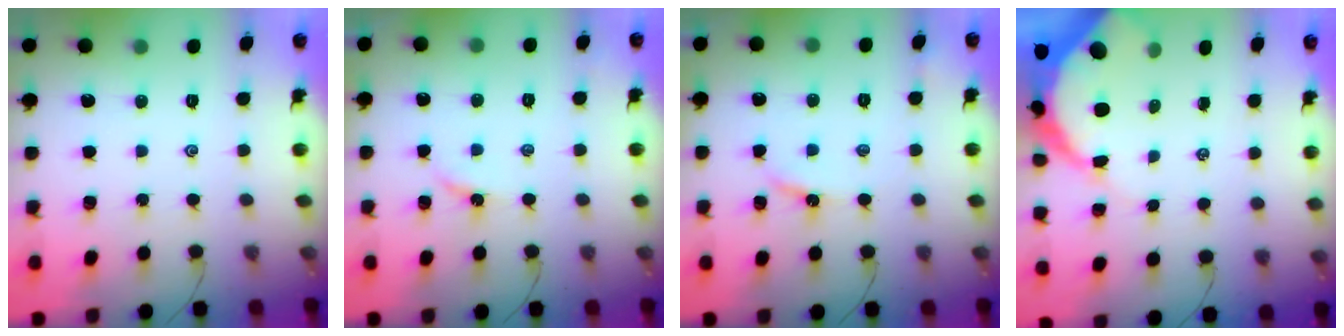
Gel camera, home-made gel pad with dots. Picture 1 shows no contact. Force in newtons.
{"total": 2.7, "press": 2.7, "slide": 0.3}
{"total": 4.5, "press": 4.4, "slide": 0.5}
{"total": 9.3, "press": 9.3, "slide": 1.0}